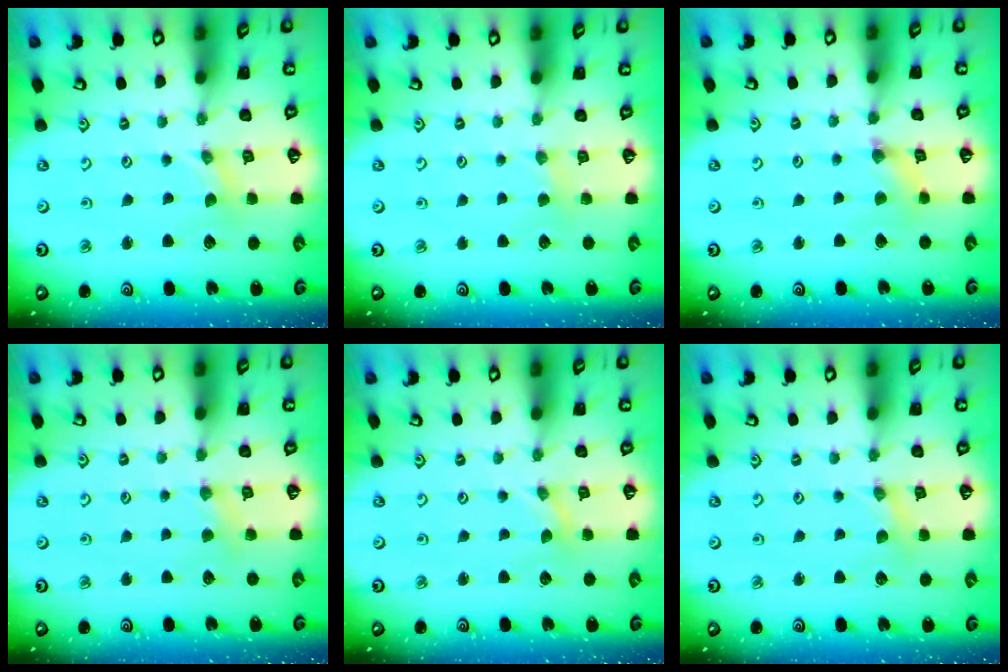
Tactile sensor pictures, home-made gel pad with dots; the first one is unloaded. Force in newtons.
{"total": 2.5, "press": 2.4, "slide": 0.4}
{"total": 2.0, "press": 2.0, "slide": 0.4}
{"total": 3.6, "press": 3.6, "slide": 0.6}
{"total": 0.0}
{"total": 1.2, "press": 1.2, "slide": 0.2}